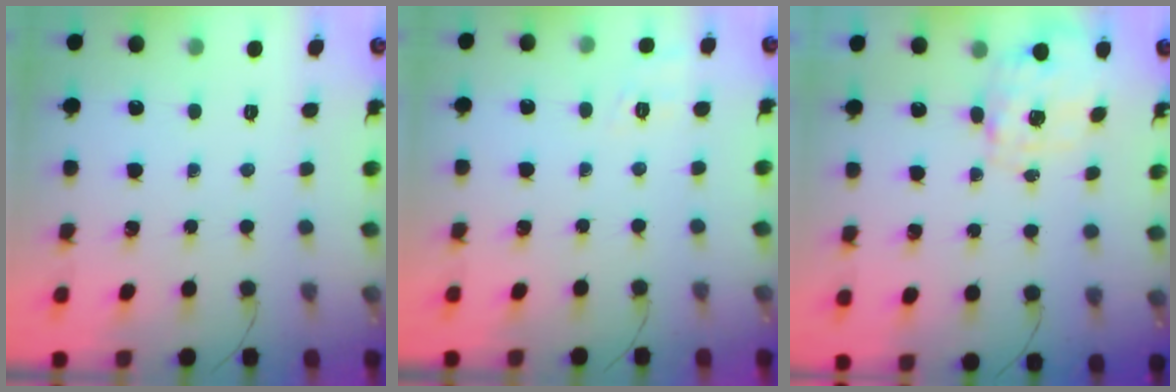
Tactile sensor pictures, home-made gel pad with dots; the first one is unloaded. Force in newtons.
{"total": 2.0, "press": 1.1, "slide": 1.7}
{"total": 2.8, "press": 2.6, "slide": 0.9}